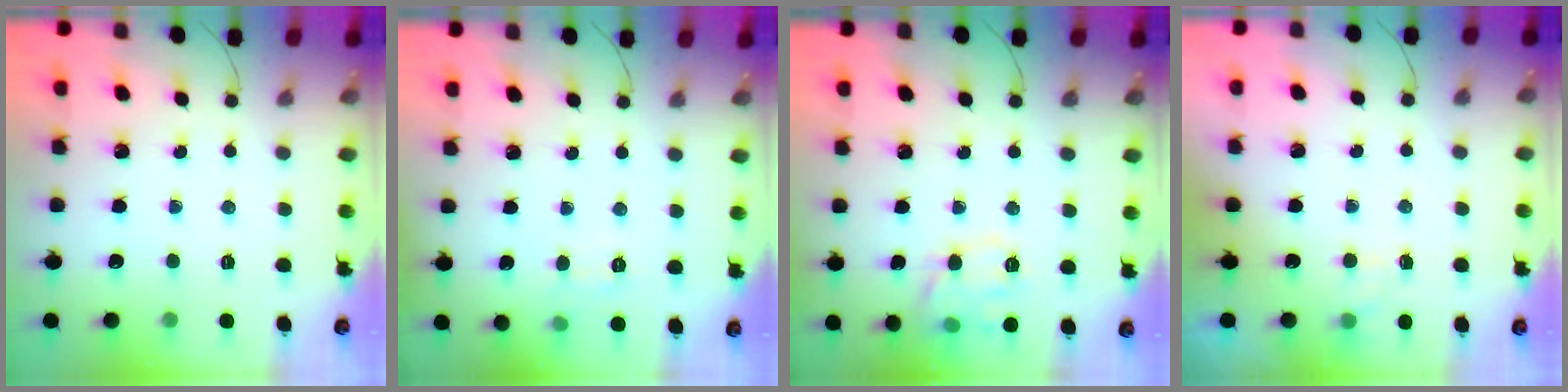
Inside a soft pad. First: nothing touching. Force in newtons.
{"total": 6.4, "press": 6.2, "slide": 1.4}
{"total": 11.3, "press": 11.3, "slide": 0.3}
{"total": 2.5, "press": 1.9, "slide": 1.6}